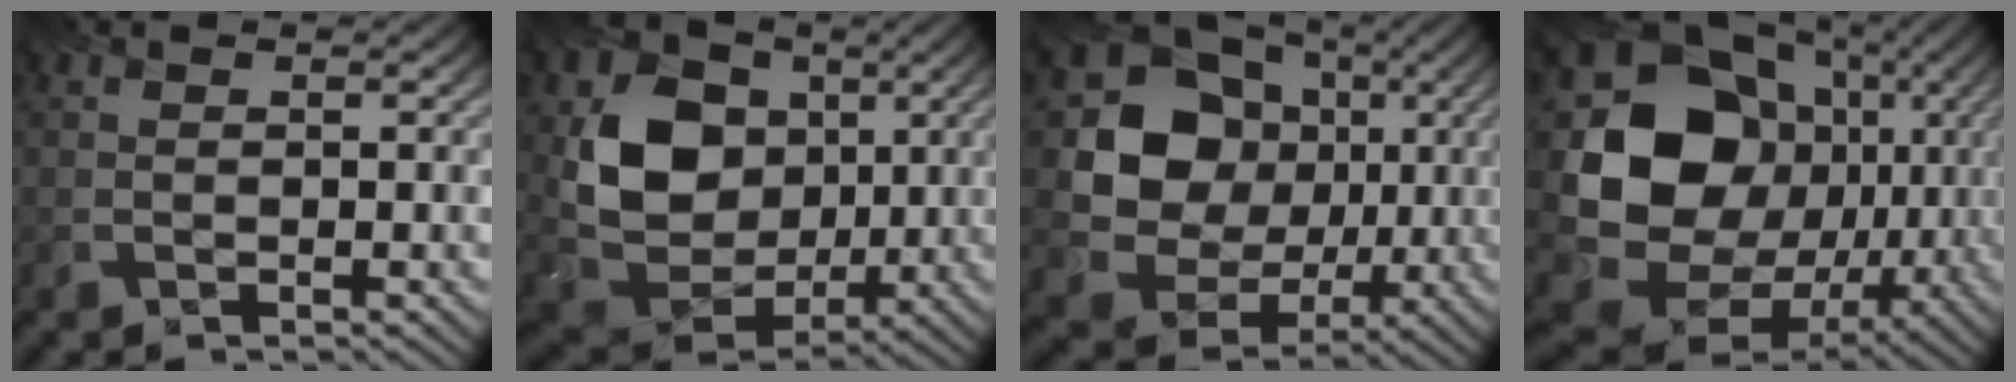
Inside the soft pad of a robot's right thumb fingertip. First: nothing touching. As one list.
[{"total": 12.8, "force": [2.6, 10.2, 7.2], "torque": [-0.156, -0.009, 0.043]}, {"total": 15.7, "force": [2.4, 13.9, 6.9], "torque": [-0.185, -0.001, 0.045]}, {"total": 20.7, "force": [0.7, 17.3, 11.4], "torque": [-0.257, -0.030, 0.035]}]